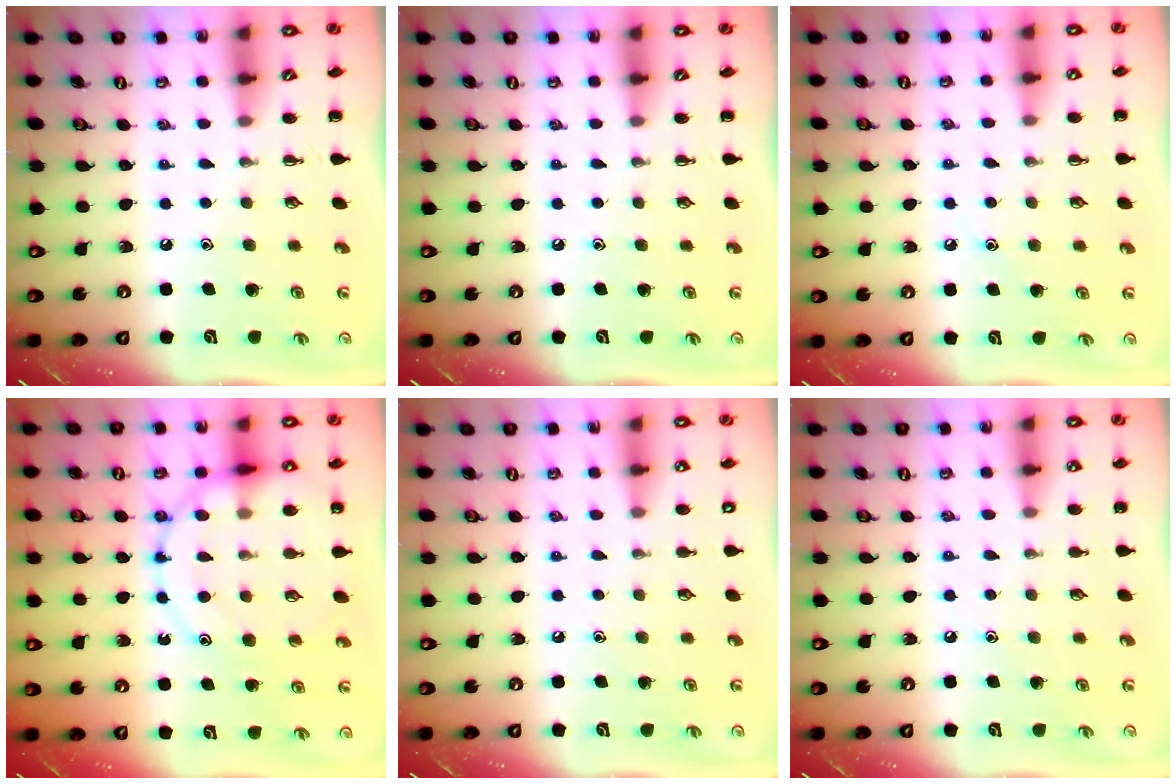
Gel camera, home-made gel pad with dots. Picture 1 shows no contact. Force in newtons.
{"total": 0.0}
{"total": 6.3, "press": 6.1, "slide": 1.8}
{"total": 17.1, "press": 17.0, "slide": 2.3}
{"total": 6.0, "press": 5.6, "slide": 2.0}
{"total": 5.1, "press": 4.8, "slide": 1.8}